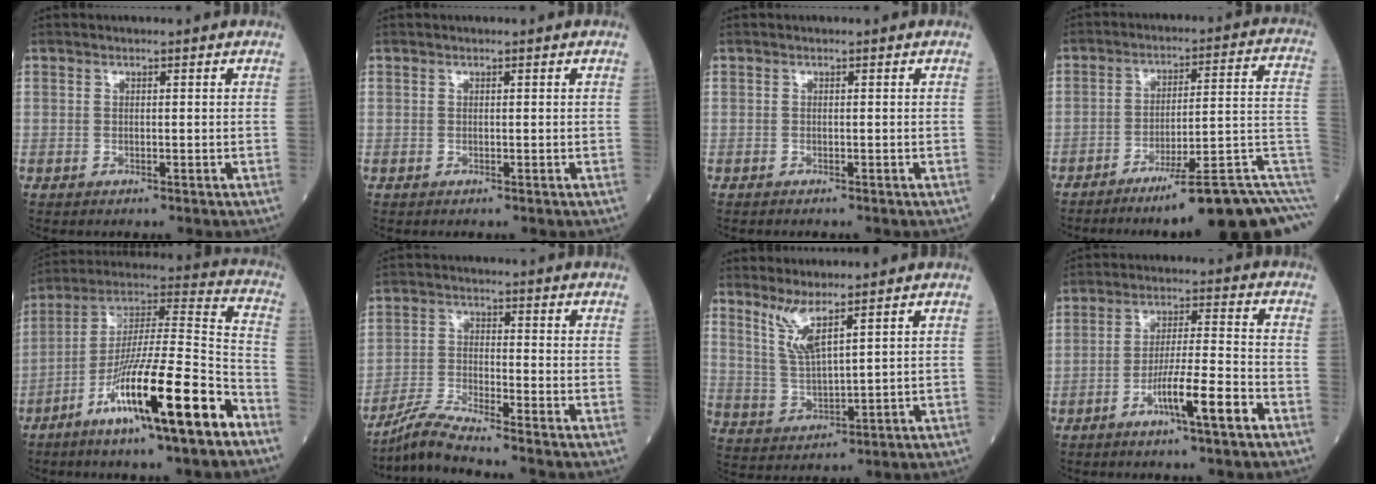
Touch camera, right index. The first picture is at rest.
{"total": 0.0}
{"total": 0.5, "force": [-0.5, 0.1, 0.1], "torque": [0.003, -0.001, -0.009]}
{"total": 16.7, "force": [-11.0, -0.1, 12.6], "torque": [-0.099, 0.039, -0.161]}
{"total": 20.5, "force": [-10.6, 1.0, 17.6], "torque": [-0.311, -0.030, -0.186]}
{"total": 6.4, "force": [-5.9, -1.6, 2.0], "torque": [-0.048, -0.022, -0.114]}
{"total": 5.6, "force": [3.7, 0.2, 4.2], "torque": [-0.090, -0.014, 0.081]}
{"total": 8.8, "force": [-4.5, 0.1, 7.6], "torque": [-0.135, 0.001, -0.079]}